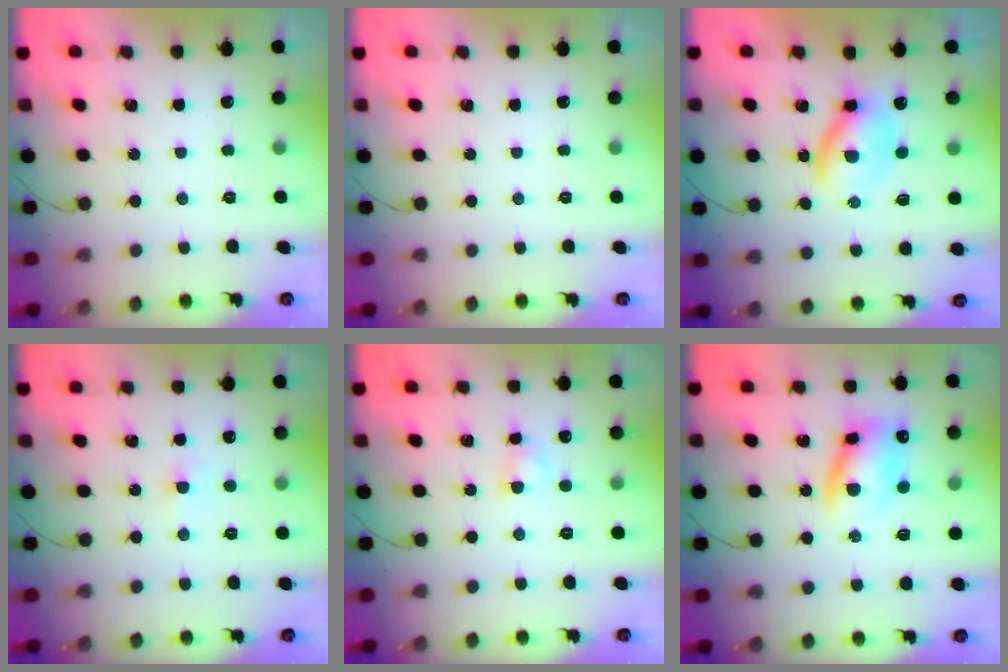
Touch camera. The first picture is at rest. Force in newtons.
{"total": 0.0}
{"total": 4.9, "press": 4.9, "slide": 0.3}
{"total": 1.9, "press": 1.7, "slide": 0.7}
{"total": 3.0, "press": 2.7, "slide": 1.3}
{"total": 12.2, "press": 11.9, "slide": 2.4}